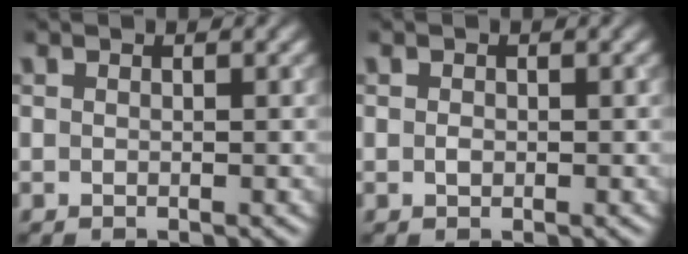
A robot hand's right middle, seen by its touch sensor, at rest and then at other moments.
{"total": 0.6, "force": [0.0, 0.5, 0.4], "torque": [-0.006, -0.002, -0.001]}